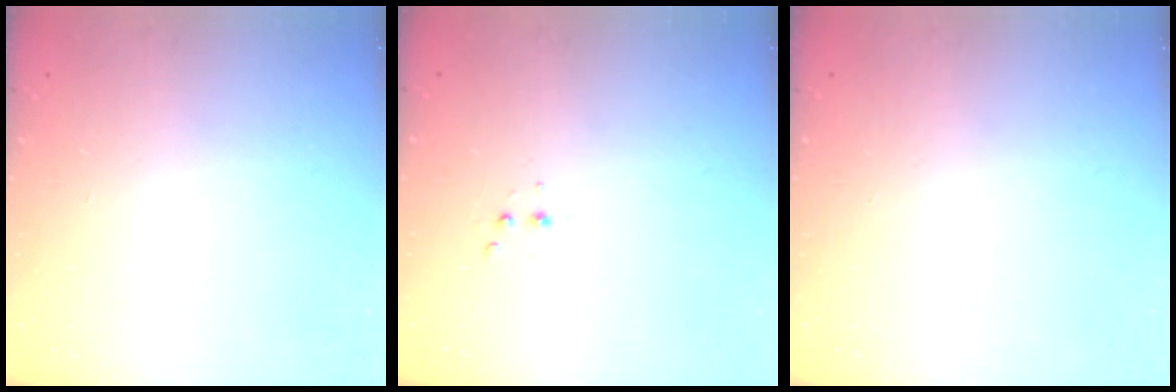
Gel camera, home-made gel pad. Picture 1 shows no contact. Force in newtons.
{"total": 2.5, "press": 2.4, "slide": 0.5}
{"total": 0.0}